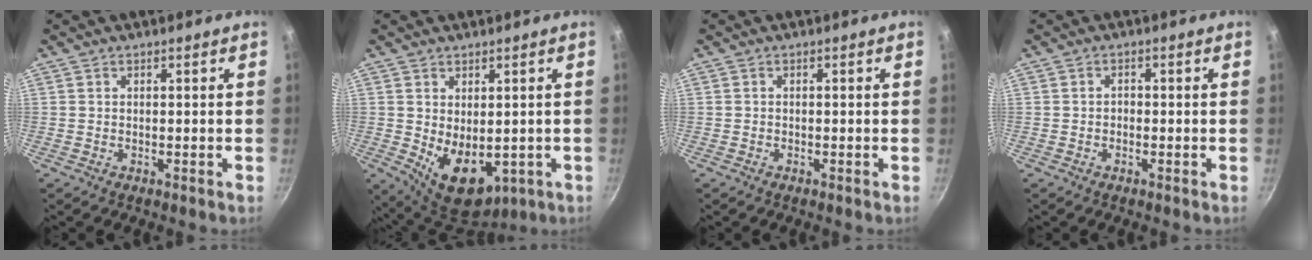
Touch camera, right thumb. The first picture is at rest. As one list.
[{"total": 11.0, "force": [-1.9, 6.5, 8.7], "torque": [-0.115, -0.009, -0.001]}, {"total": 0.0}, {"total": 1.0, "force": [-0.4, 0.8, 0.5], "torque": [0.001, 0.005, -0.010]}]